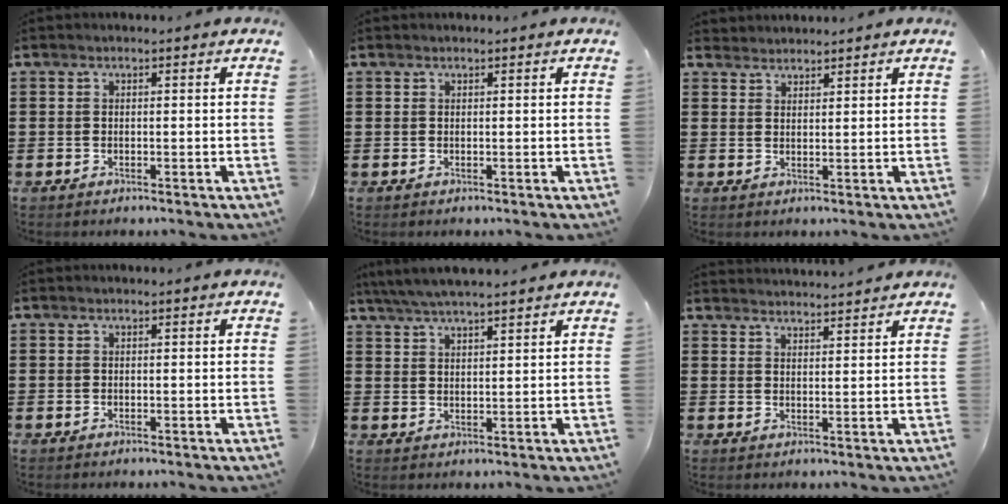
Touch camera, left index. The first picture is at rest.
{"total": 0.0}
{"total": 1.9, "force": [1.9, 0.2, -0.4], "torque": [0.002, 0.002, 0.039]}
{"total": 0.0}
{"total": 4.4, "force": [4.1, -0.1, 1.6], "torque": [-0.043, -0.010, 0.074]}
{"total": 2.7, "force": [2.6, -0.4, -0.3], "torque": [-0.002, -0.011, 0.050]}